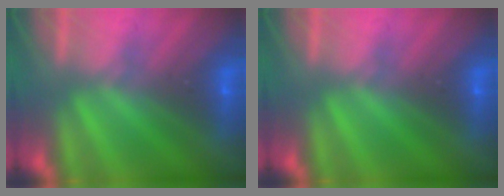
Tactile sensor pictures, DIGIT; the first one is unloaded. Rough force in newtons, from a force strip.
{"total": 0.0}